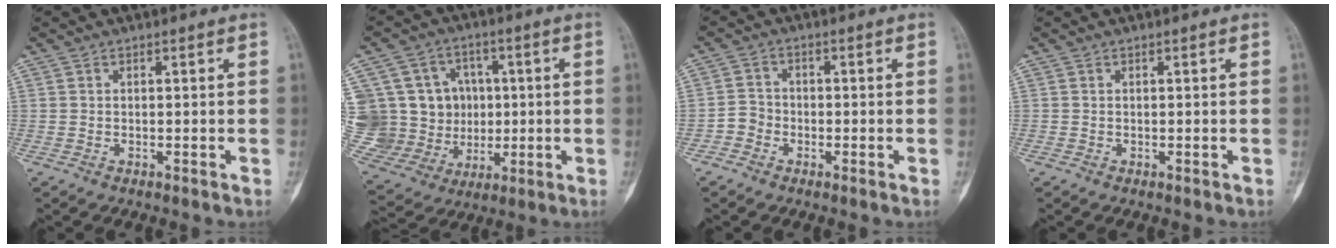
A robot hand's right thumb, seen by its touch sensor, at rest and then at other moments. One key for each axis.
{"total": 21.1, "fx": 2.4, "fy": 17.9, "fz": 10.8, "tx": -0.197, "ty": 0.034, "tz": 0.075}
{"total": 3.1, "fx": -1.7, "fy": 2.5, "fz": 0.6, "tx": 0.002, "ty": 0.015, "tz": -0.043}
{"total": 0.0}